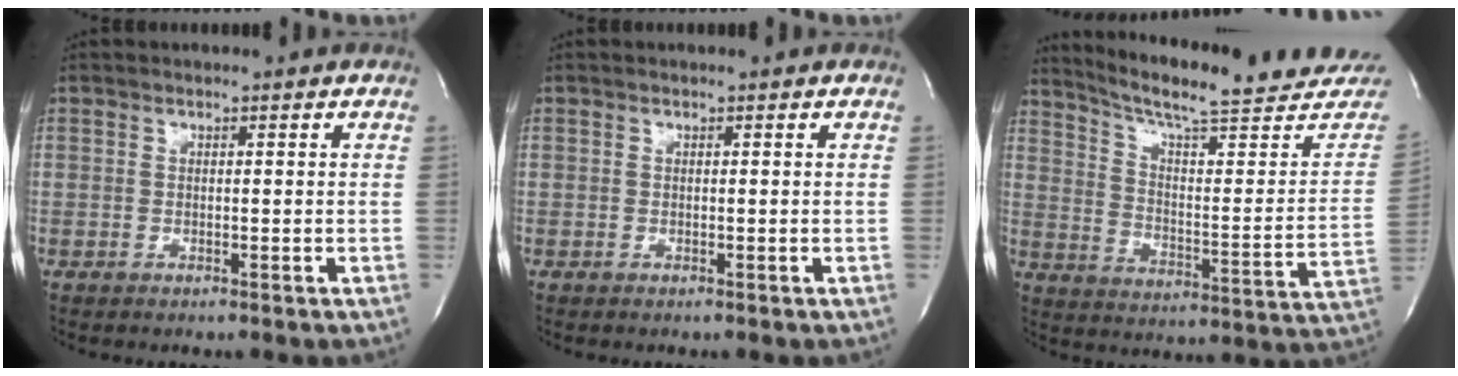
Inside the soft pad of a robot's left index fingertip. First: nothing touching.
{"total": 0.0}
{"total": 23.5, "force": [21.2, 1.7, 10.0], "torque": [-0.150, -0.070, 0.278]}